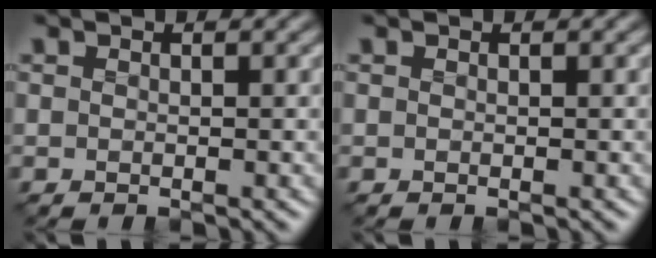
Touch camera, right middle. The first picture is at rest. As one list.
[{"total": 0.0}]